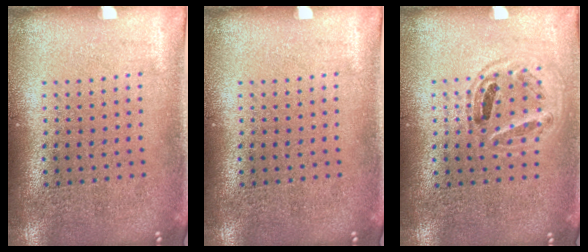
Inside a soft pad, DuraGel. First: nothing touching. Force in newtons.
{"total": 0.0}
{"total": 0.9, "press": 0.9, "slide": 0.4}